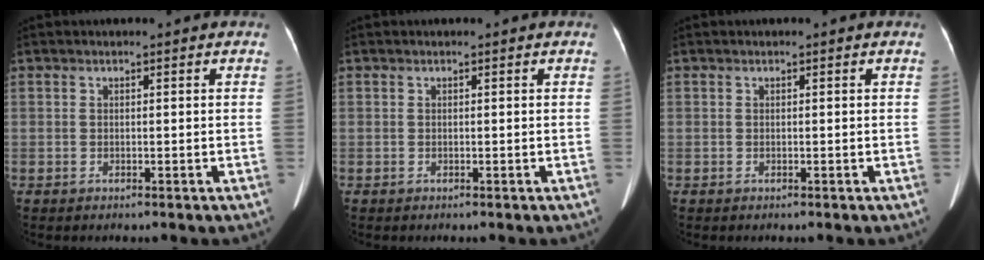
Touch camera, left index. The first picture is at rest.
{"total": 0.0}
{"total": 0.0}